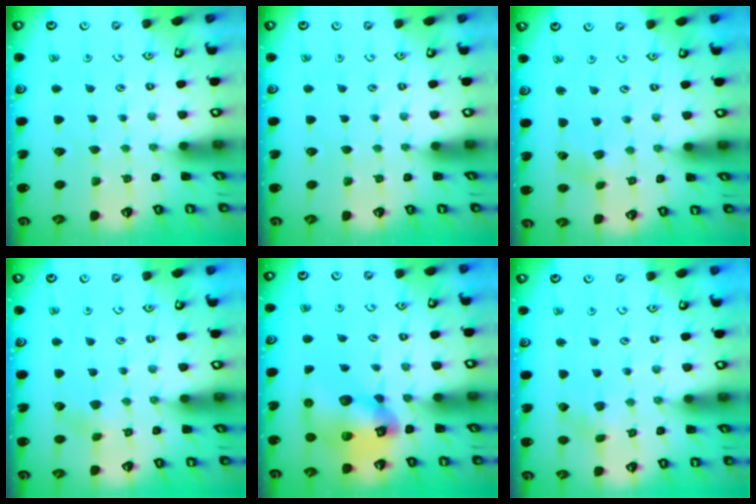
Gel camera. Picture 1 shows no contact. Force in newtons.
{"total": 0.0}
{"total": 2.6, "press": 2.6, "slide": 0.6}
{"total": 2.6, "press": 2.6, "slide": 0.4}
{"total": 15.1, "press": 14.9, "slide": 2.3}
{"total": 2.8, "press": 2.8, "slide": 0.4}